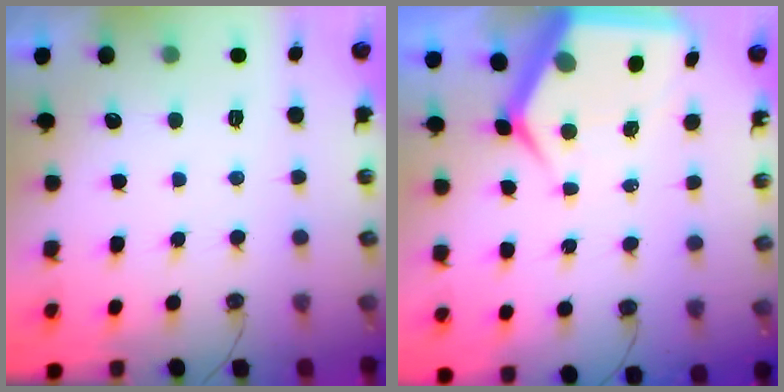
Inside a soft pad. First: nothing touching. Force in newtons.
{"total": 10.4, "press": 10.3, "slide": 1.6}